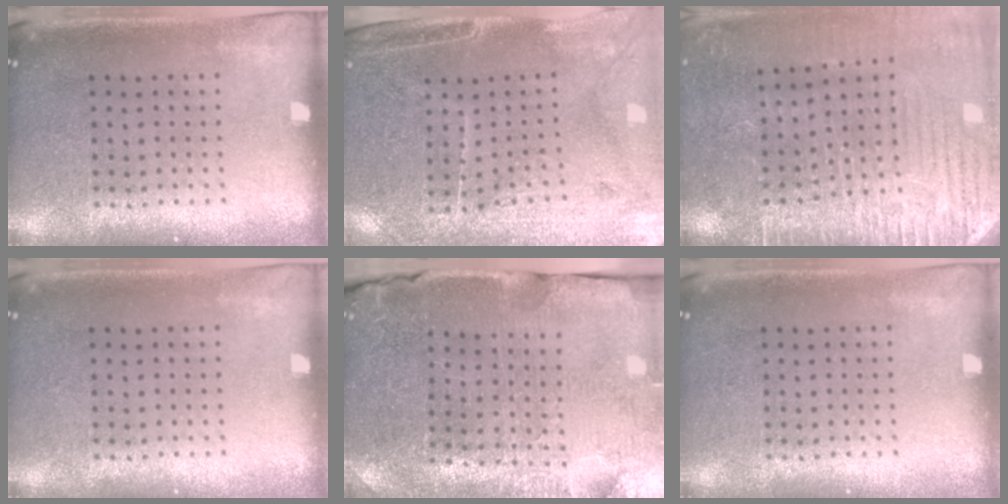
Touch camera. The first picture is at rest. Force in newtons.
{"total": 3.2, "press": 2.9, "slide": 1.3}
{"total": 3.3, "press": 3.3, "slide": 0.1}
{"total": 0.0}
{"total": 3.7, "press": 3.6, "slide": 0.4}
{"total": 0.0}